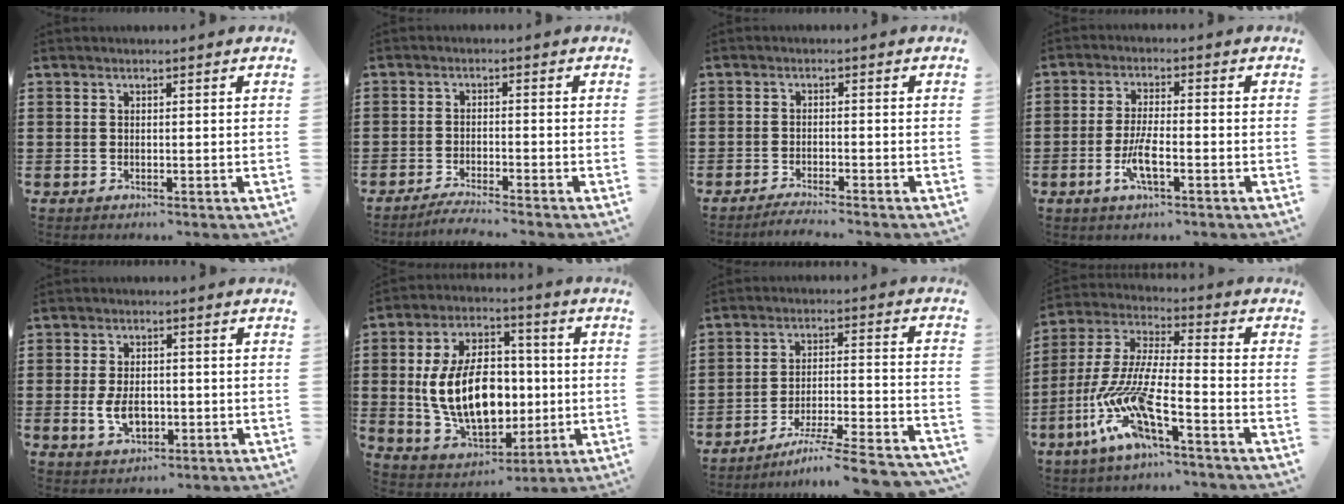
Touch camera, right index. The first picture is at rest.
{"total": 2.6, "force": [-2.5, -0.4, 0.6], "torque": [-0.012, -0.003, -0.050]}
{"total": 2.0, "force": [-1.9, -0.4, 0.5], "torque": [-0.010, -0.002, -0.036]}
{"total": 4.9, "force": [-2.0, 1.1, 4.4], "torque": [-0.100, -0.008, -0.042]}
{"total": 4.9, "force": [-0.9, 3.0, 3.8], "torque": [-0.077, -0.005, -0.020]}
{"total": 13.6, "force": [-0.2, 8.5, 10.7], "torque": [-0.229, -0.001, -0.004]}
{"total": 7.4, "force": [-6.2, -0.4, 3.9], "torque": [-0.067, -0.012, -0.122]}
{"total": 11.6, "force": [-8.0, 1.6, 8.3], "torque": [-0.202, -0.021, -0.171]}